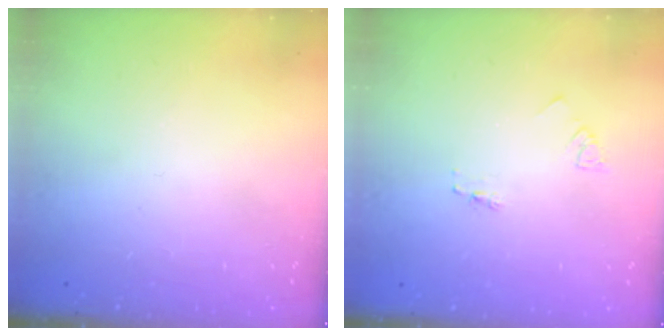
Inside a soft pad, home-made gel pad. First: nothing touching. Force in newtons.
{"total": 1.8, "press": 1.8, "slide": 0.2}